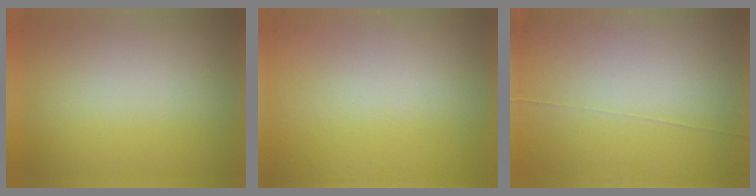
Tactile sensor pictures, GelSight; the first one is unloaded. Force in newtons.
{"total": 6.0}
{"total": 4.4}